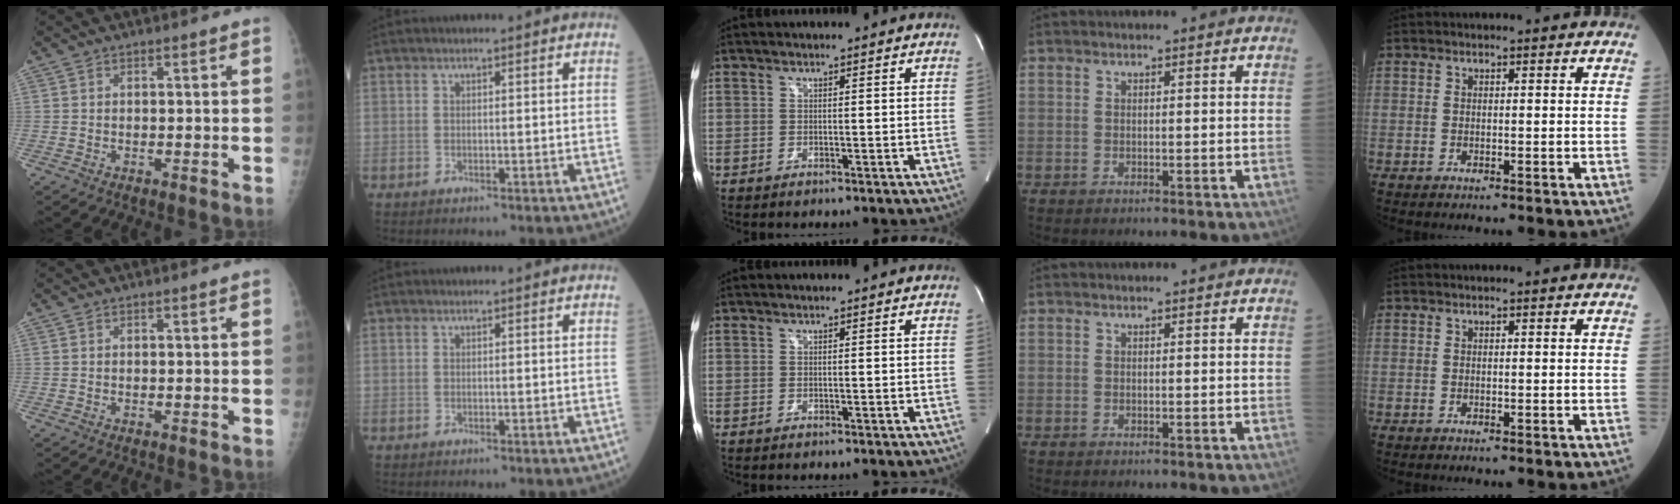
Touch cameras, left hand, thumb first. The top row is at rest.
{}